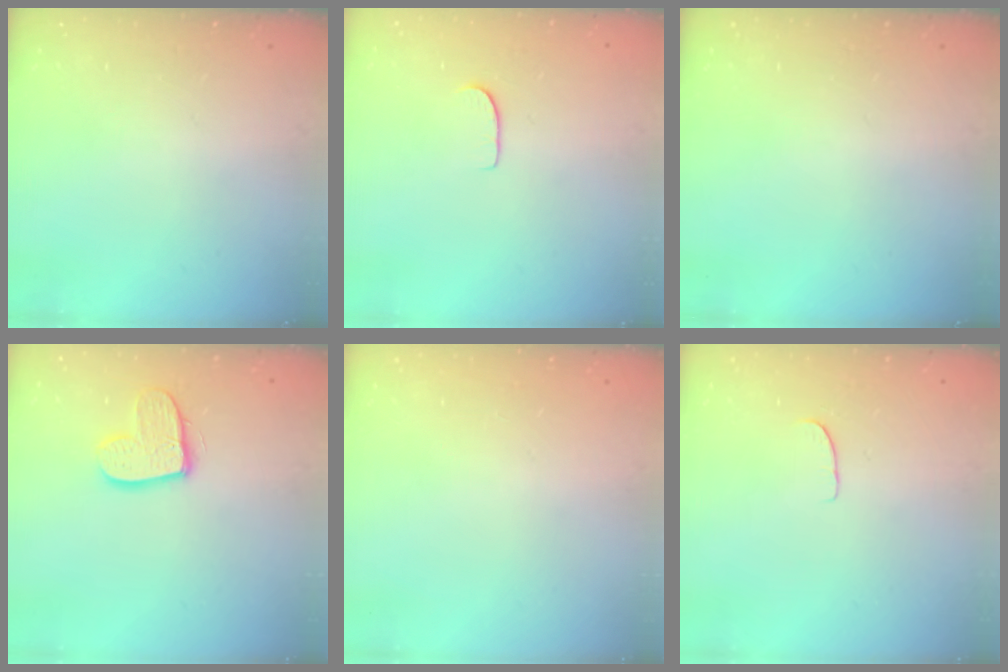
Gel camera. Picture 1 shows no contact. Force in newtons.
{"total": 5.2, "press": 5.2, "slide": 0.4}
{"total": 0.0}
{"total": 12.0, "press": 11.9, "slide": 0.9}
{"total": 0.0}
{"total": 5.4, "press": 5.4, "slide": 0.3}